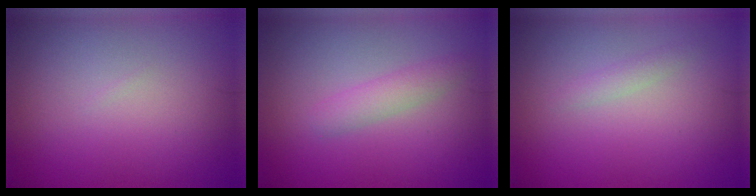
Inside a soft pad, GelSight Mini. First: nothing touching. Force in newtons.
{"total": 1.9, "press": 1.9, "slide": 0.1}
{"total": 0.9, "press": 0.9, "slide": 0.1}